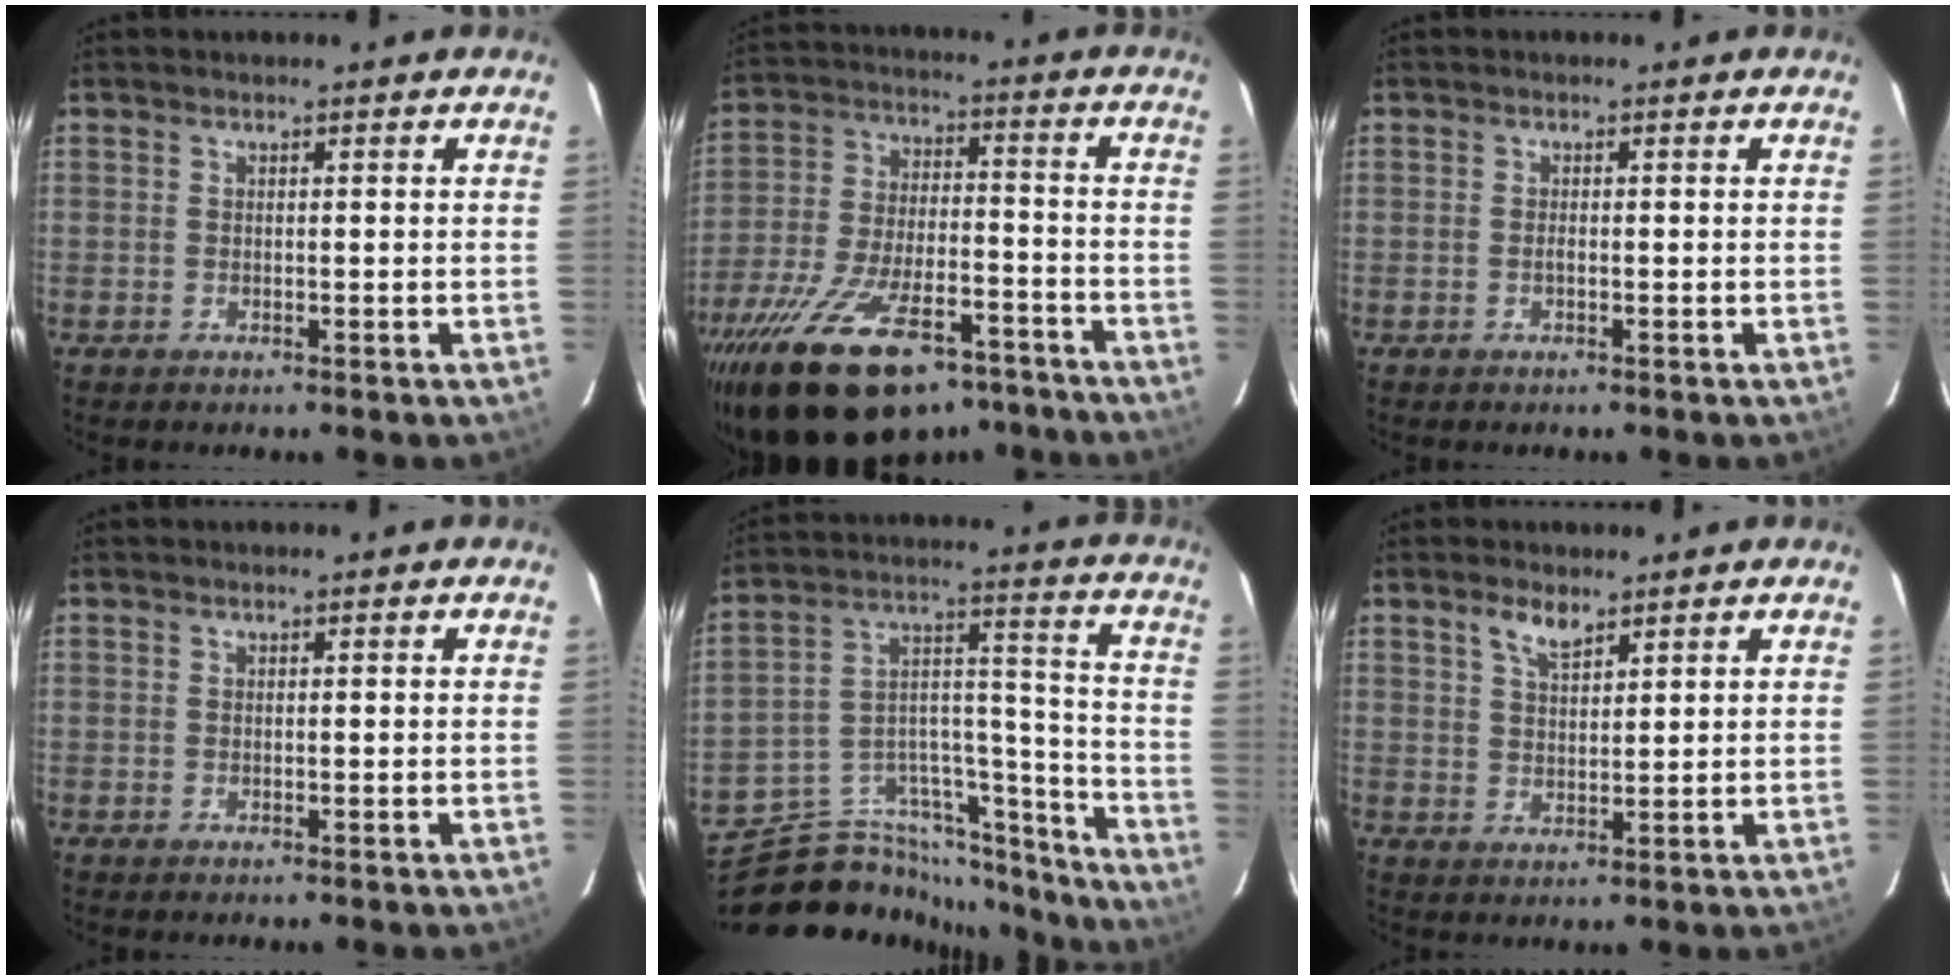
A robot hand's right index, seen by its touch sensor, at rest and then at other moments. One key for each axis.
{"total": 25.8, "fx": -18.4, "fy": 10.5, "fz": 14.8, "tx": -0.287, "ty": -0.027, "tz": -0.281}
{"total": 0.6, "fx": -0.2, "fy": 0.1, "fz": 0.5, "tx": -0.009, "ty": 0.000, "tz": -0.005}
{"total": 0.0}
{"total": 22.1, "fx": -18.0, "fy": 10.4, "fz": 7.4, "tx": -0.133, "ty": 0.080, "tz": -0.257}
{"total": 3.7, "fx": 2.7, "fy": 1.4, "fz": 2.2, "tx": -0.039, "ty": 0.003, "tz": 0.049}